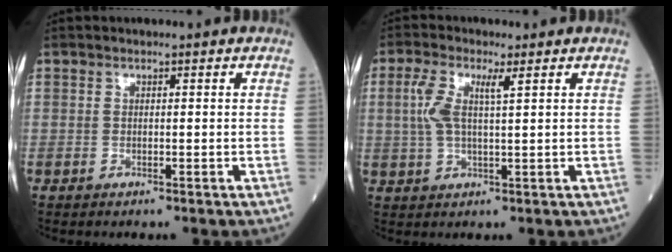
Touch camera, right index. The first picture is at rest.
{"total": 5.7, "force": [1.8, 1.2, 5.3], "torque": [-0.127, 0.016, 0.036]}